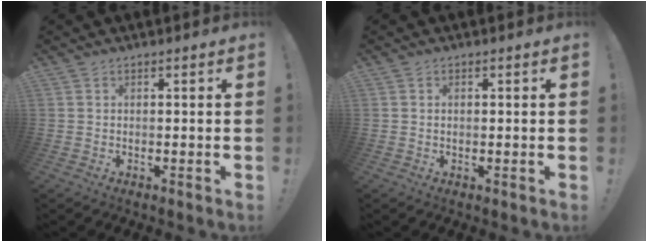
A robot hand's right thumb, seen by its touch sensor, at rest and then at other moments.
{"total": 0.6, "force": [0.1, 0.3, 0.4], "torque": [-0.005, 0.000, 0.000]}